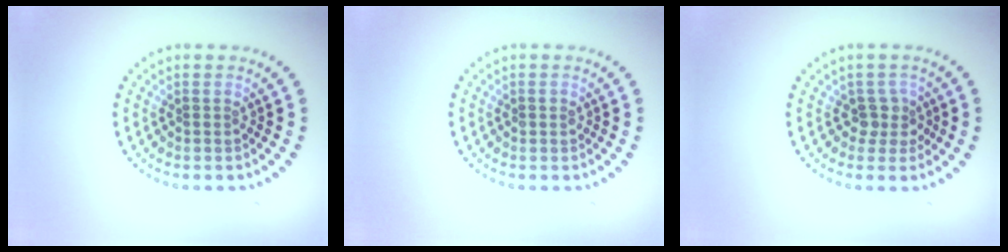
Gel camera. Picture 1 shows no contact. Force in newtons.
{"total": 0.7, "press": 0.7, "slide": 0.1}
{"total": 2.0, "press": 1.5, "slide": 1.3}